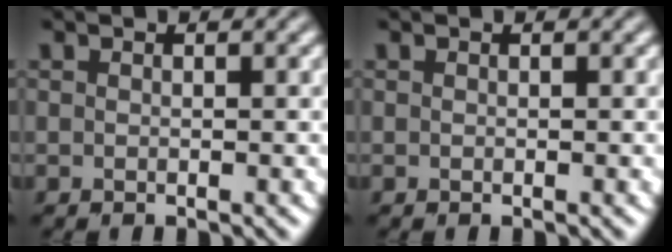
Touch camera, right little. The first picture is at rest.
{"total": 0.0}